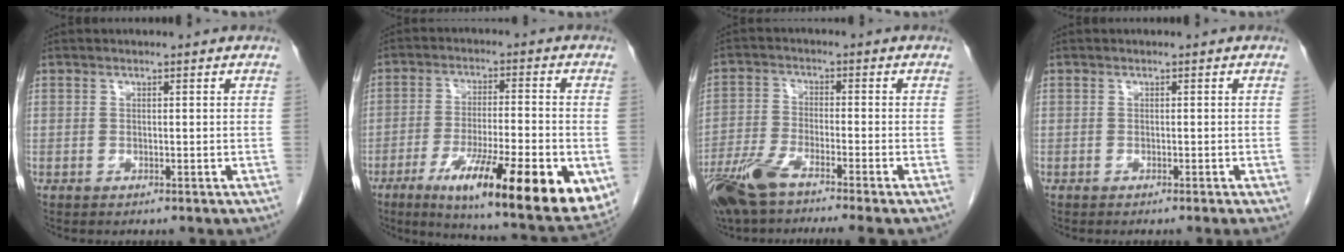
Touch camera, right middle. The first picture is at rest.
{"total": 21.8, "force": [-8.7, 3.3, 19.7], "torque": [-0.247, -0.038, -0.126]}
{"total": 9.5, "force": [-7.1, 0.5, 6.3], "torque": [-0.125, -0.023, -0.131]}
{"total": 2.0, "force": [-1.0, 0.2, 1.8], "torque": [-0.019, -0.005, -0.011]}